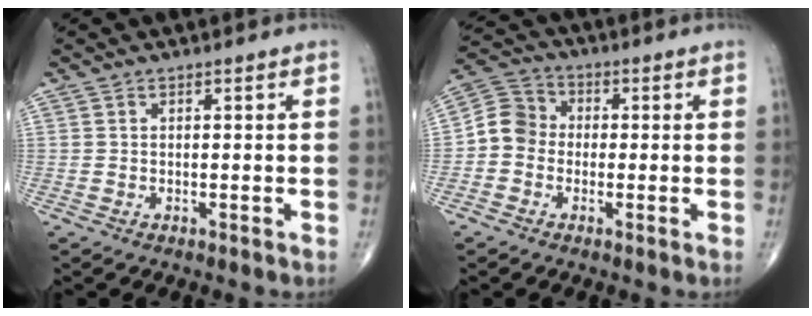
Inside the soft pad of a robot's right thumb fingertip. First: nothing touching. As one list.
[{"total": 6.8, "force": [-1.1, 6.0, 2.9], "torque": [-0.036, 0.027, -0.037]}]